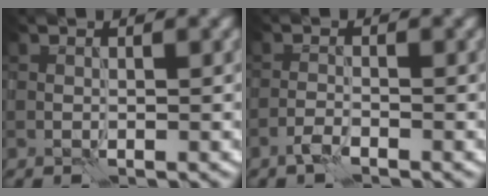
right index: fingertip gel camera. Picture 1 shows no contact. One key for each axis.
{"total": 1.3, "fx": -1.0, "fy": 0.2, "fz": 0.8, "tx": -0.018, "ty": 0.004, "tz": -0.025}